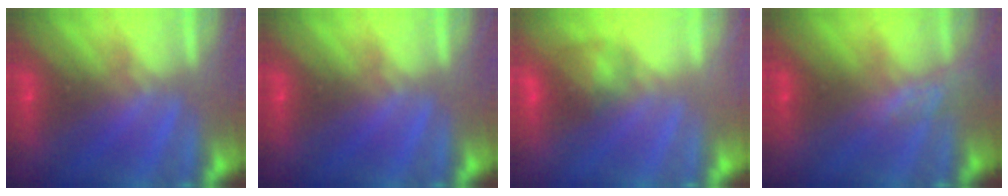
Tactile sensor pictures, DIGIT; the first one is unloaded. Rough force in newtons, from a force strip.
{"total": 0.0}
{"total": 2.7}
{"total": 2.6}